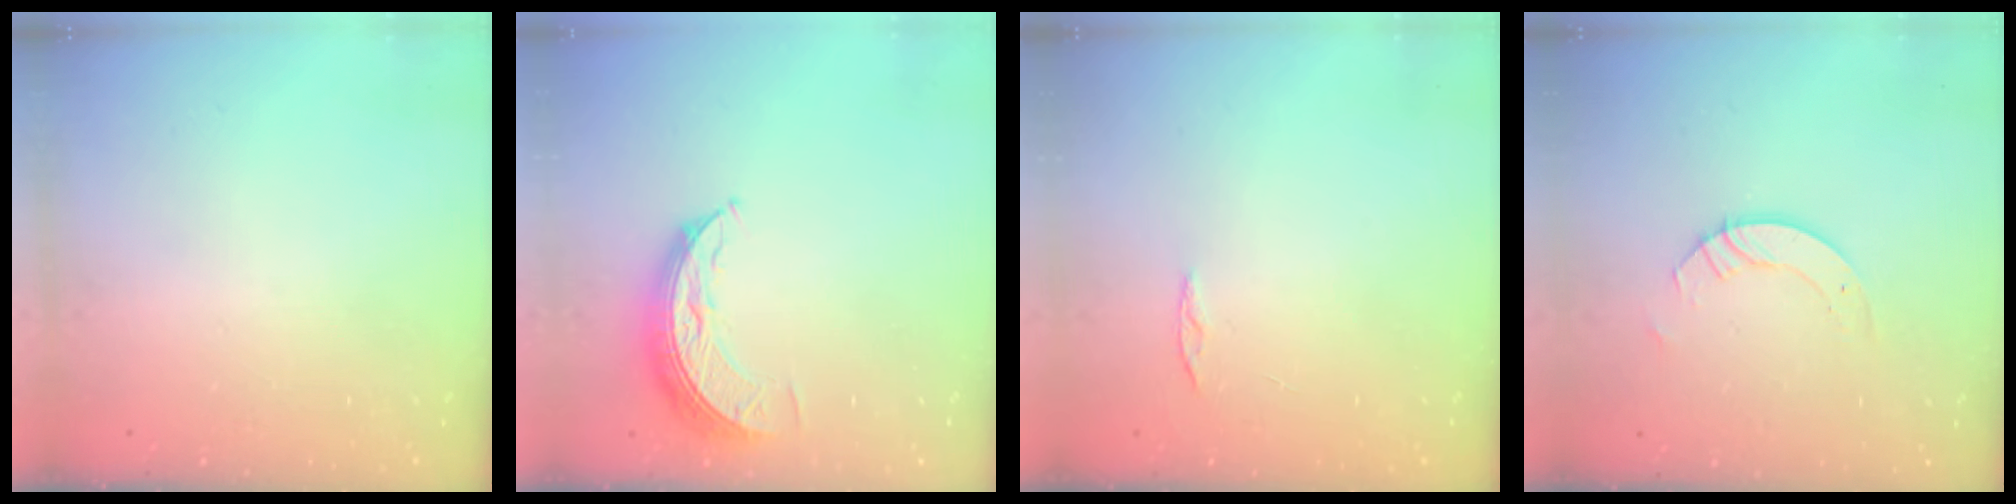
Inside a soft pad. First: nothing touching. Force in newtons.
{"total": 8.3, "press": 8.3, "slide": 0.6}
{"total": 4.0, "press": 3.9, "slide": 0.4}
{"total": 3.5, "press": 3.5, "slide": 0.3}